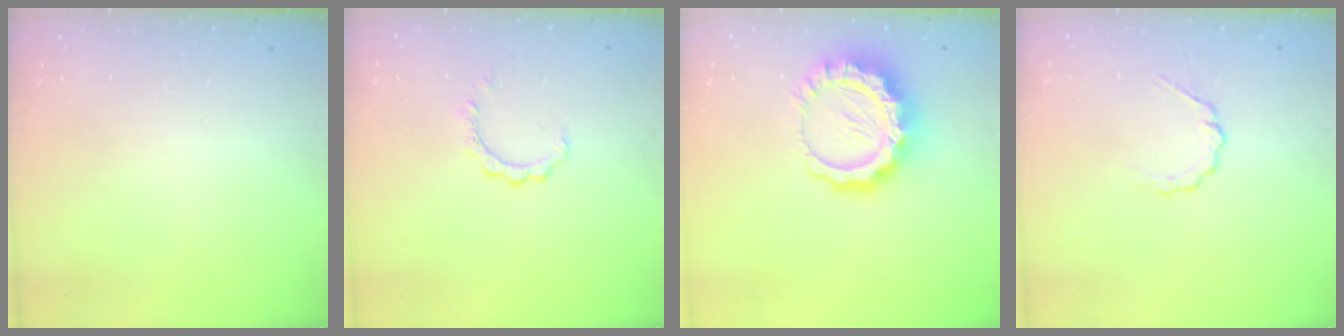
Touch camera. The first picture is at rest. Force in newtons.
{"total": 2.7, "press": 2.7, "slide": 0.0}
{"total": 12.5, "press": 12.5, "slide": 1.1}
{"total": 4.3, "press": 4.3, "slide": 0.4}